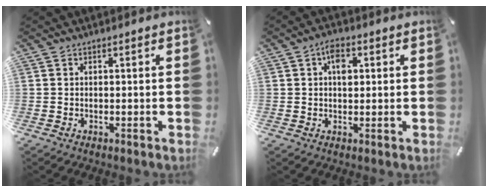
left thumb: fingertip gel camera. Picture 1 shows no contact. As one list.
[{"total": 4.8, "force": [1.2, 3.0, 3.5], "torque": [-0.050, 0.000, 0.014]}]